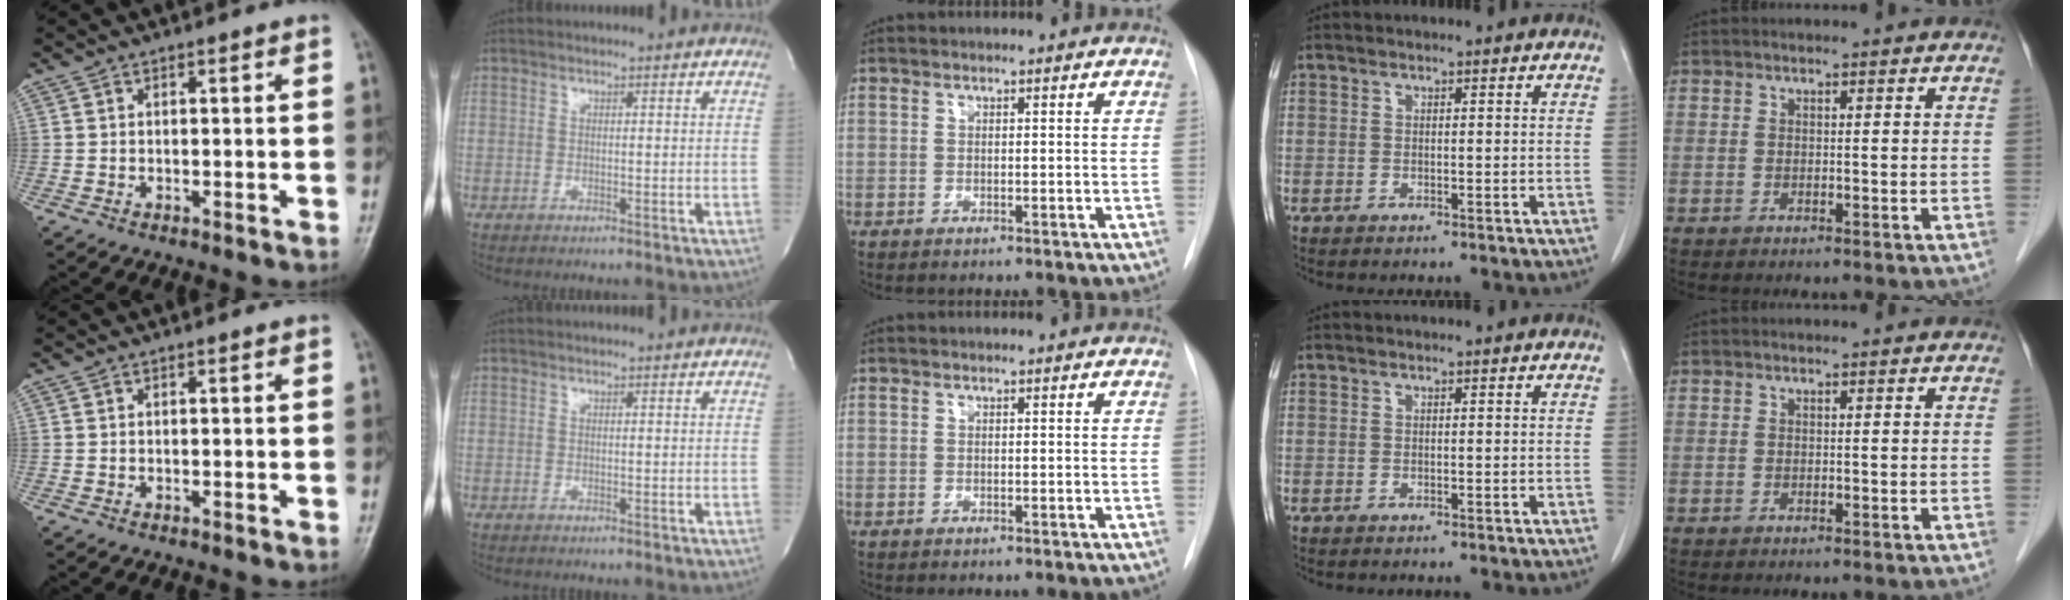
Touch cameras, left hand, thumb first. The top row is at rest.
{}